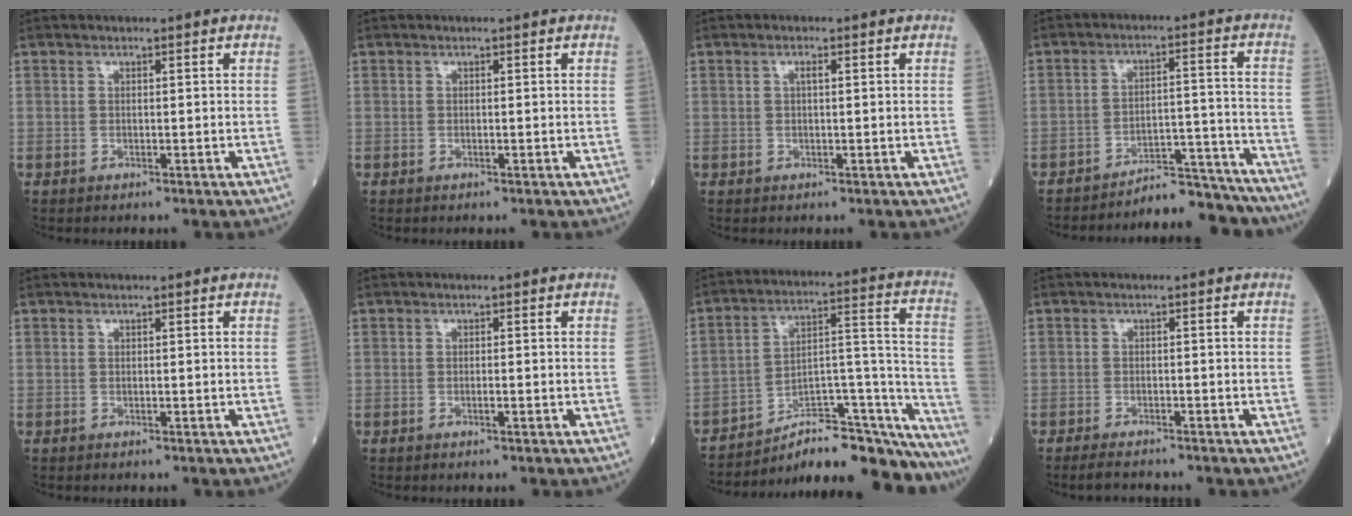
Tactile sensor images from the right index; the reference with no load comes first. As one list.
[{"total": 0.0}, {"total": 1.0, "force": [0.3, 0.2, 1.0], "torque": [-0.019, 0.003, 0.003]}, {"total": 10.2, "force": [-10.1, 1.5, 0.7], "torque": [0.010, 0.047, -0.151]}, {"total": 0.0}, {"total": 0.7, "force": [-0.3, 0.0, 0.6], "torque": [-0.011, 0.000, -0.004]}, {"total": 22.6, "force": [-20.5, 3.6, 8.7], "torque": [-0.071, 0.051, -0.299]}, {"total": 2.7, "force": [-2.4, 0.6, 1.1], "torque": [-0.024, -0.007, -0.036]}]